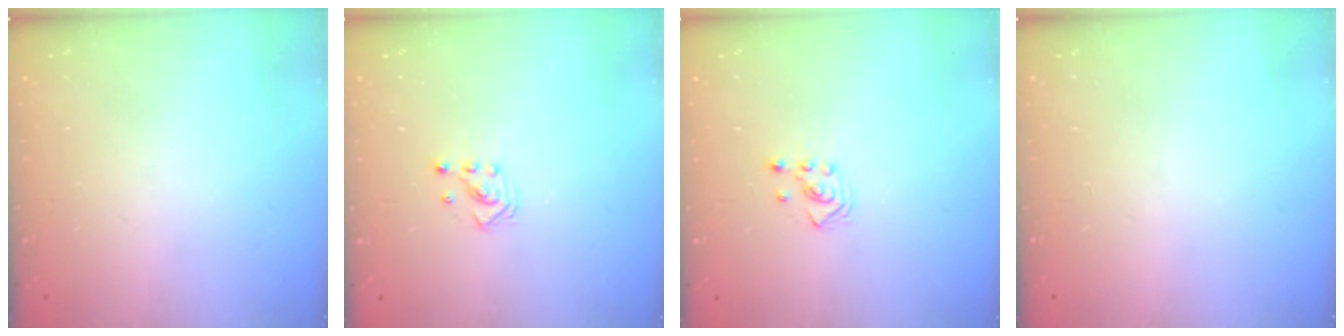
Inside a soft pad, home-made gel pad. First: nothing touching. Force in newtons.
{"total": 2.6, "press": 2.6, "slide": 0.3}
{"total": 2.5, "press": 2.3, "slide": 1.0}
{"total": 0.0}